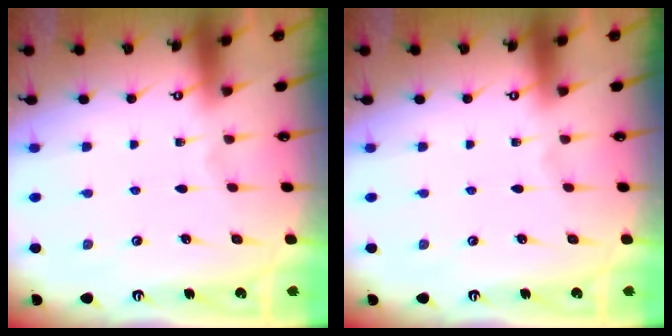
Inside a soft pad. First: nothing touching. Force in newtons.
{"total": 0.0}